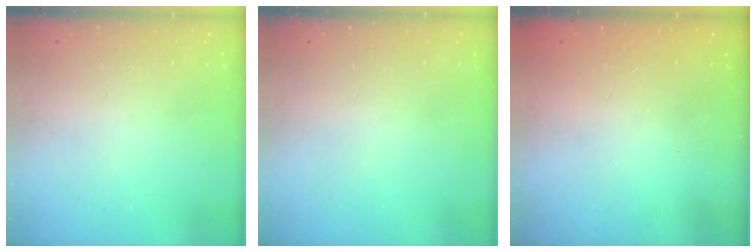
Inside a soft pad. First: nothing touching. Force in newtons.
{"total": 0.0}
{"total": 2.3, "press": 2.2, "slide": 0.8}